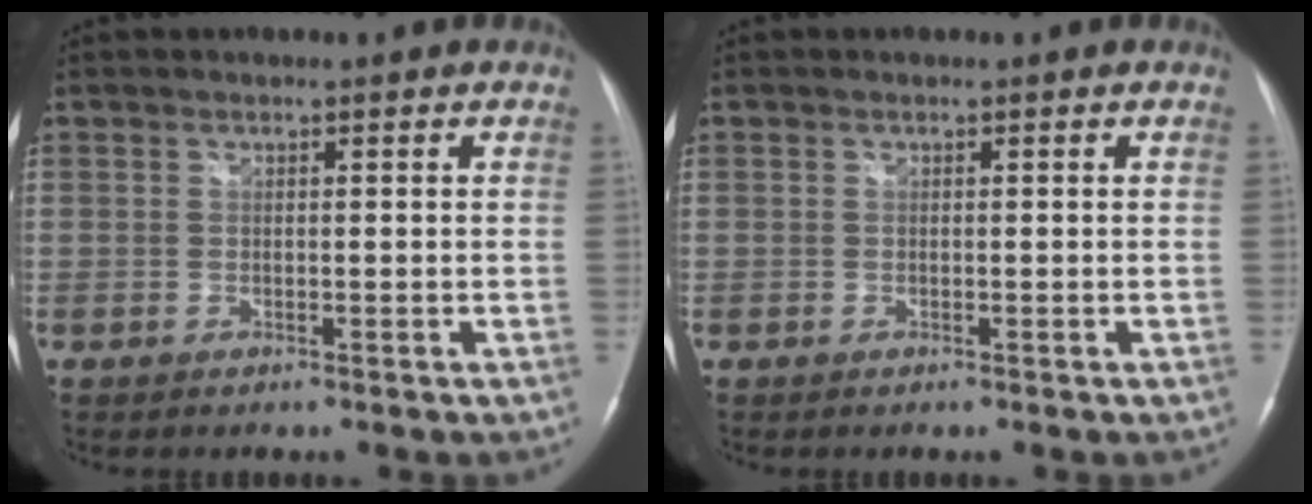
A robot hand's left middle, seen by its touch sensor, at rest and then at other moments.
{"total": 0.0}